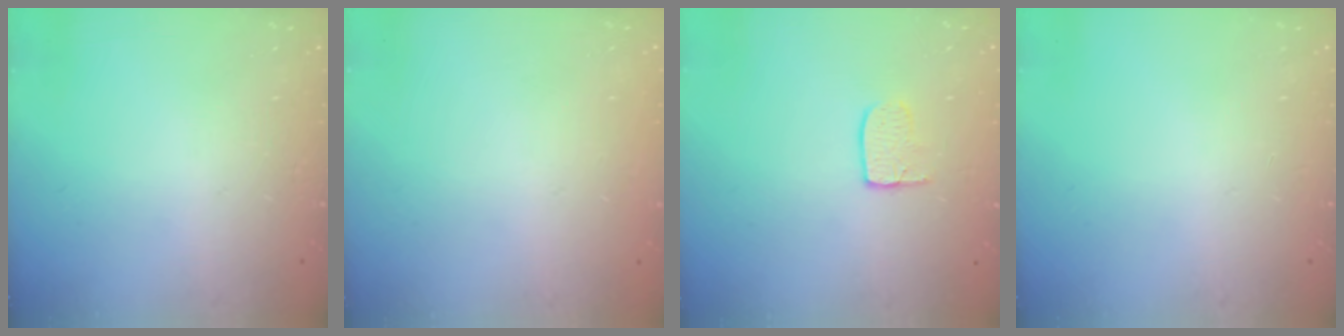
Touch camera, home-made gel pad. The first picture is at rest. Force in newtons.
{"total": 0.0}
{"total": 4.9, "press": 4.9, "slide": 0.3}
{"total": 0.0}